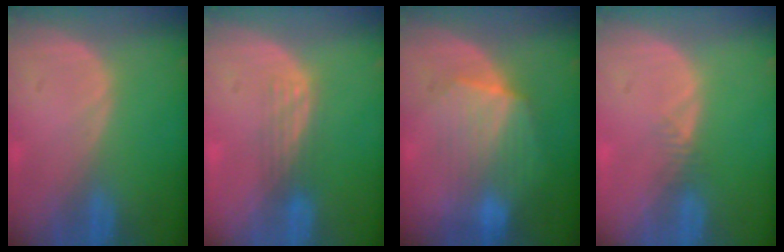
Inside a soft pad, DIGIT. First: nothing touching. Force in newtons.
{"total": 2.9, "press": 2.6, "slide": 1.3}
{"total": 7.0, "press": 6.9, "slide": 1.3}
{"total": 1.2, "press": 1.0, "slide": 0.6}